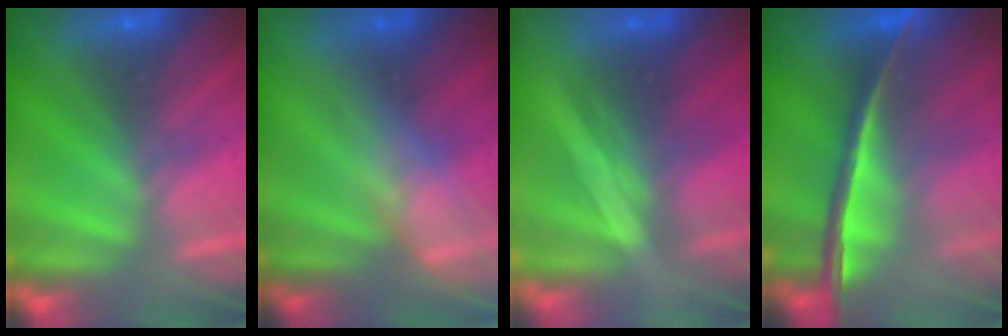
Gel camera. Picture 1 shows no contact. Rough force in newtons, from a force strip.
{"total": 2.9}
{"total": 1.5}
{"total": 1.5}